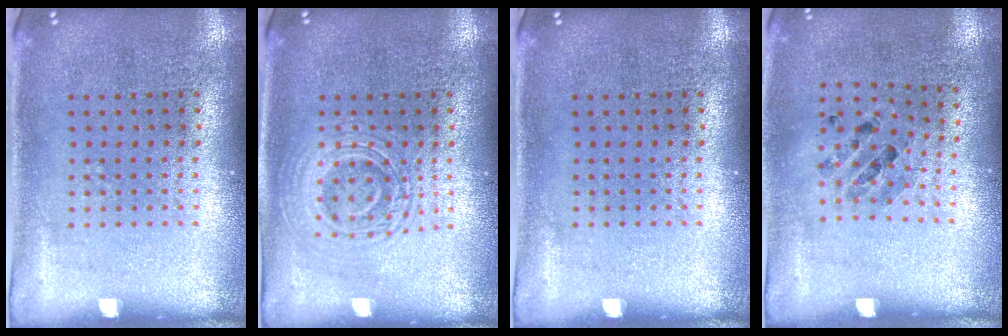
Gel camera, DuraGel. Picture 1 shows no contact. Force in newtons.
{"total": 3.0, "press": 2.9, "slide": 0.5}
{"total": 0.0}
{"total": 0.8, "press": 0.7, "slide": 0.3}